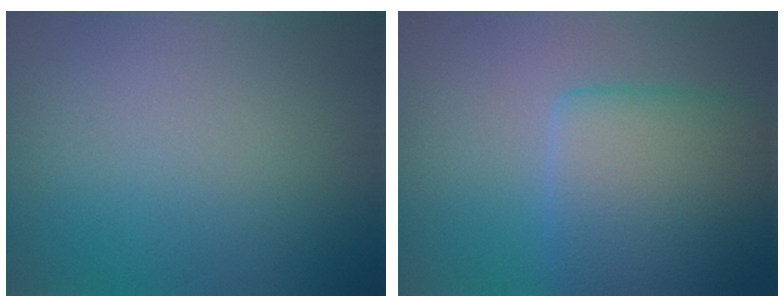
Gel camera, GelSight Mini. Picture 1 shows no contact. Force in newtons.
{"total": 7.2, "press": 7.2, "slide": 0.5}